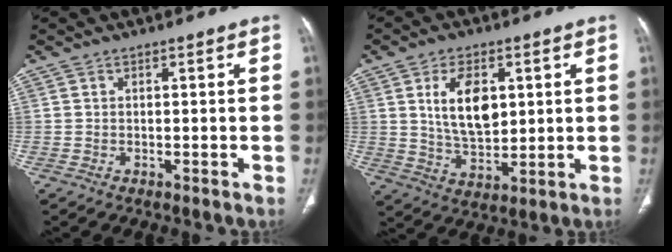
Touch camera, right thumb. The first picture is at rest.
{"total": 10.8, "force": [2.9, 6.2, 8.4], "torque": [-0.128, -0.018, 0.060]}